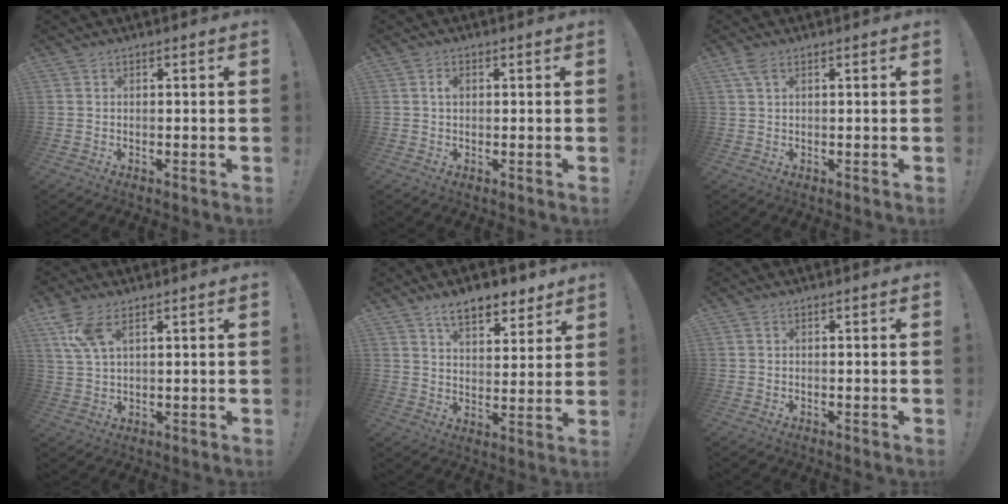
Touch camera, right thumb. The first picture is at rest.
{"total": 1.9, "force": [0.3, 1.2, 1.5], "torque": [-0.022, 0.002, 0.003]}
{"total": 3.2, "force": [1.5, 1.4, 2.5], "torque": [-0.057, 0.005, 0.029]}
{"total": 7.7, "force": [4.0, 3.2, 5.7], "torque": [-0.114, -0.011, 0.077]}
{"total": 9.9, "force": [7.3, 4.6, 4.9], "torque": [-0.067, -0.040, 0.132]}
{"total": 0.0}